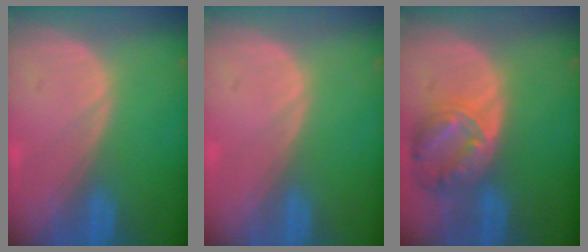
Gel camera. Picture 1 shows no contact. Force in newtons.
{"total": 0.6, "press": 0.1, "slide": 0.6}
{"total": 8.1, "press": 7.1, "slide": 4.0}